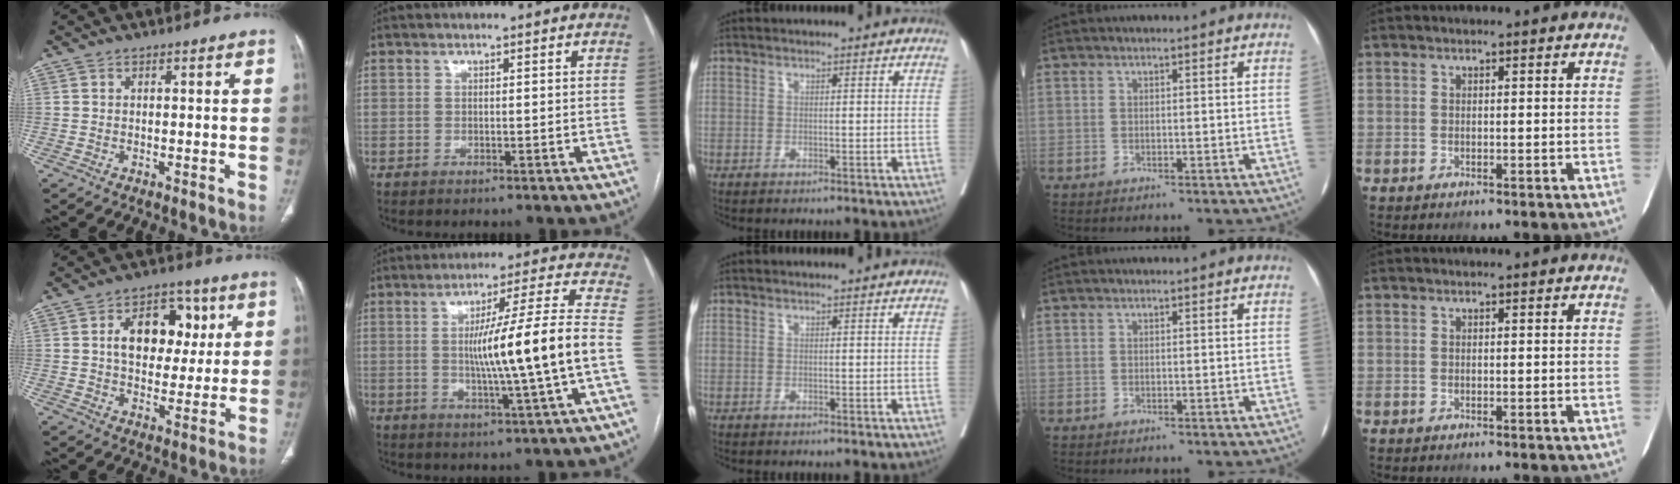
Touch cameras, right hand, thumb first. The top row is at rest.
{"thumb": {"total": 13.0, "force": [3.2, 9.0, 8.8], "torque": [-0.085, 0.003, 0.048]}, "index": {"total": 14.1, "force": [-1.4, -1.6, 13.9], "torque": [-0.227, -0.001, -0.022]}}